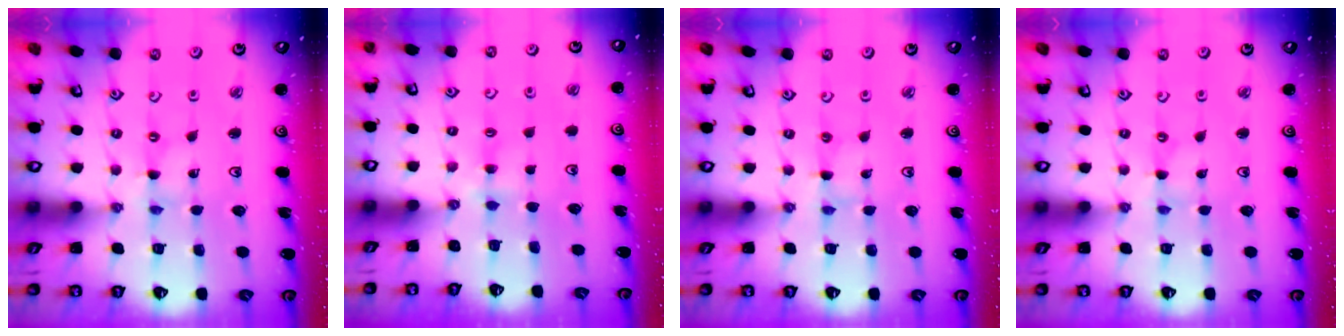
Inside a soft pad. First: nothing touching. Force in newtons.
{"total": 2.8, "press": 2.8, "slide": 0.4}
{"total": 0.9, "press": 0.8, "slide": 0.1}
{"total": 0.0}